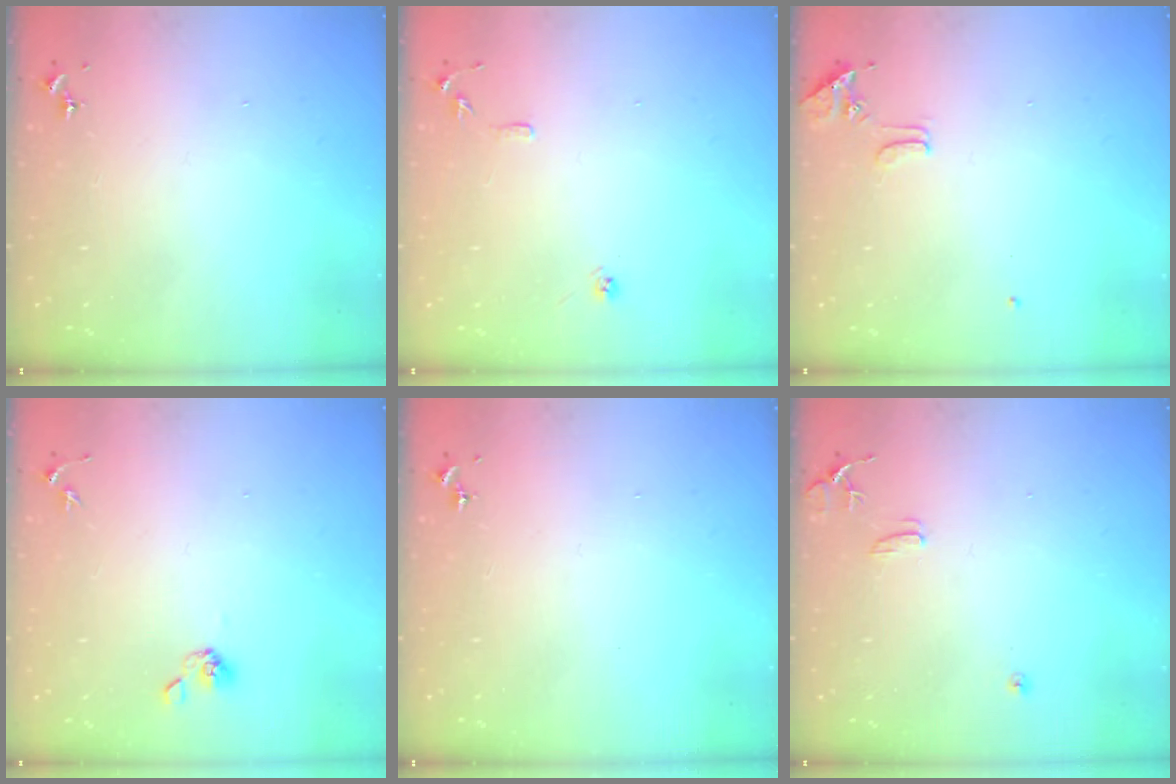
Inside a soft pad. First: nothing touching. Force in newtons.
{"total": 7.9, "press": 7.9, "slide": 0.8}
{"total": 8.0, "press": 7.9, "slide": 0.7}
{"total": 5.0, "press": 4.7, "slide": 1.7}
{"total": 0.0}
{"total": 8.5, "press": 8.5, "slide": 0.8}